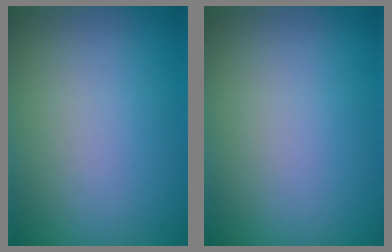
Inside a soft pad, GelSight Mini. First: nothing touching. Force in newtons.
{"total": 0.0}